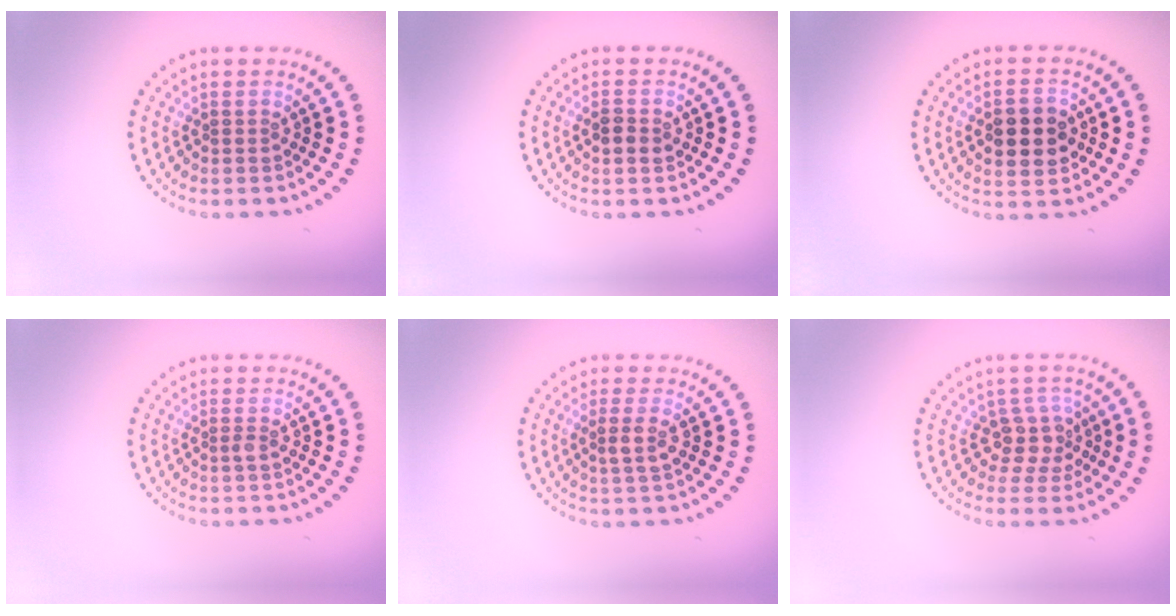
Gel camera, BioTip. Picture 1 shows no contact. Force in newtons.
{"total": 1.7, "press": 1.7, "slide": 0.2}
{"total": 4.6, "press": 4.6, "slide": 0.3}
{"total": 0.7, "press": 0.6, "slide": 0.4}
{"total": 1.6, "press": 1.5, "slide": 0.7}
{"total": 2.9, "press": 2.3, "slide": 1.8}